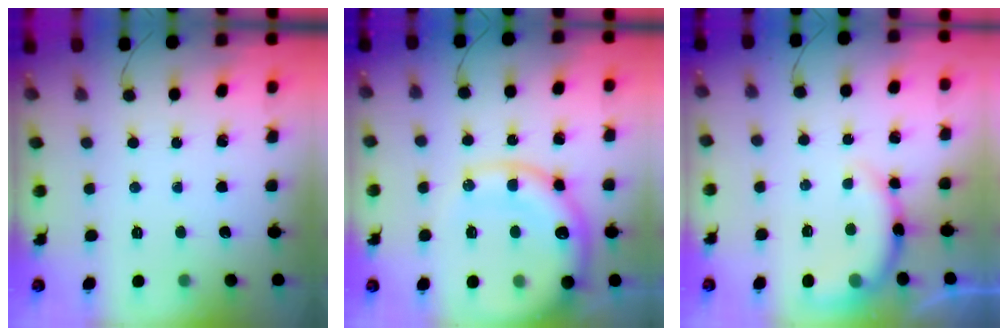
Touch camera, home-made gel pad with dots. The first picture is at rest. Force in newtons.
{"total": 19.5, "press": 19.1, "slide": 4.0}
{"total": 8.2, "press": 8.0, "slide": 1.6}